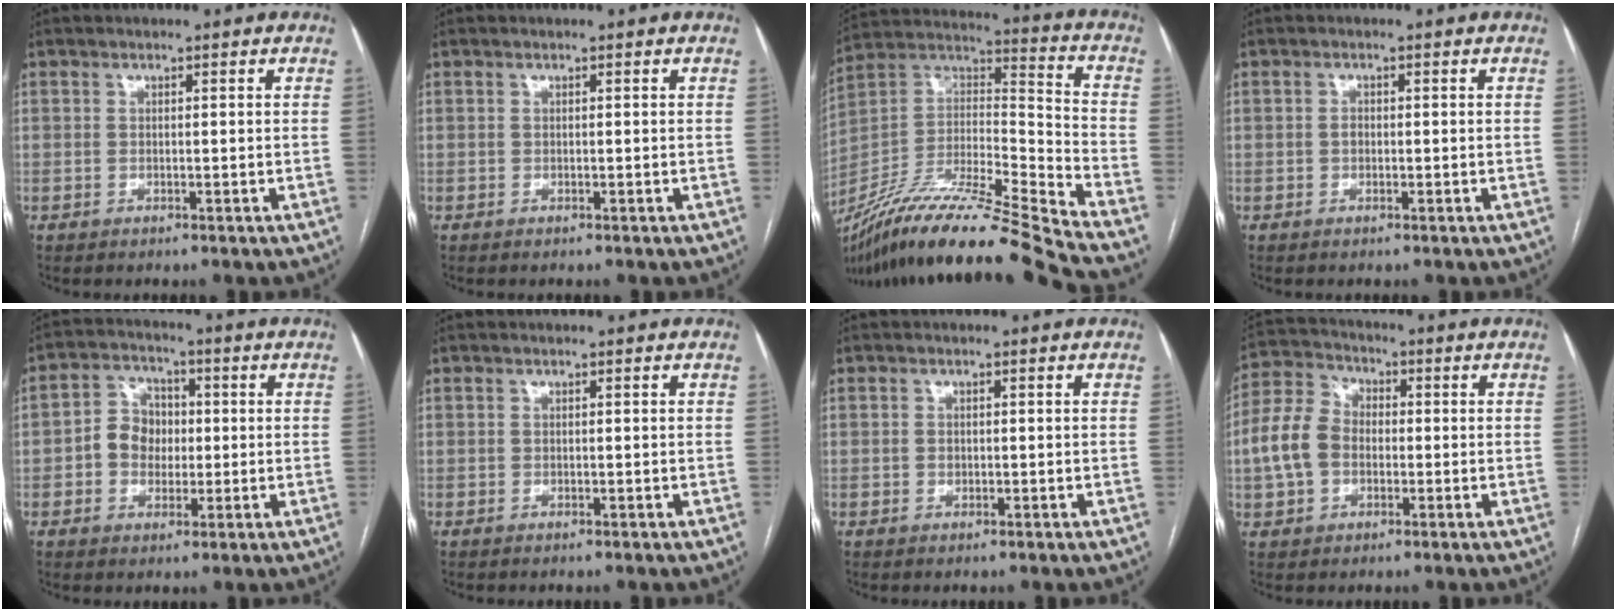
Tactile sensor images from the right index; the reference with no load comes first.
{"total": 0.0}
{"total": 24.5, "force": [-20.8, -1.5, 12.9], "torque": [-0.252, -0.013, -0.378]}
{"total": 0.8, "force": [-0.1, 0.6, 0.5], "torque": [-0.010, 0.003, -0.004]}
{"total": 6.5, "force": [-0.4, 5.5, 3.4], "torque": [-0.068, 0.028, -0.007]}
{"total": 0.0}
{"total": 0.8, "force": [-0.1, 0.7, 0.4], "torque": [-0.005, 0.002, -0.001]}
{"total": 8.6, "force": [-1.1, 6.5, 5.5], "torque": [-0.145, 0.030, -0.024]}